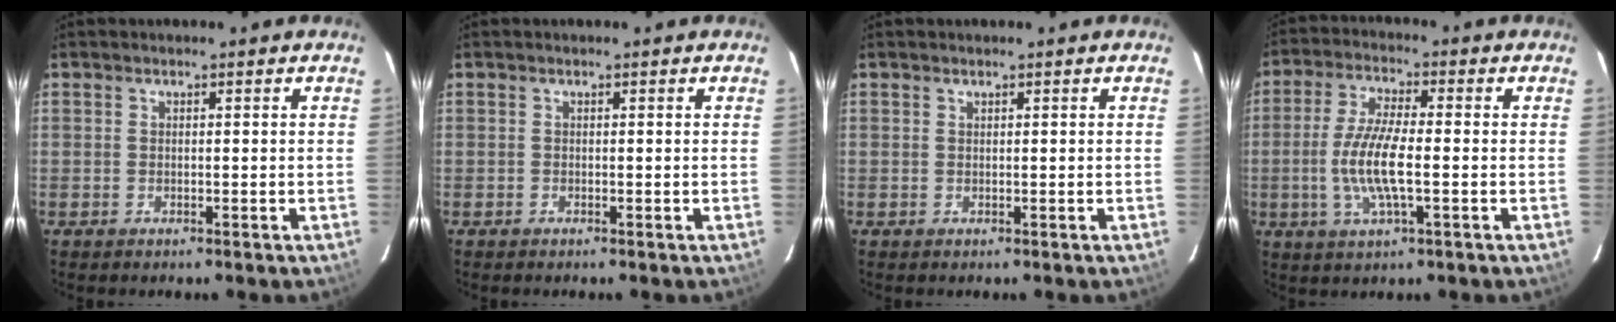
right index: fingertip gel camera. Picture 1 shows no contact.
{"total": 0.0}
{"total": 0.0}
{"total": 9.5, "force": [-1.6, 2.2, 9.1], "torque": [-0.186, -0.004, -0.036]}